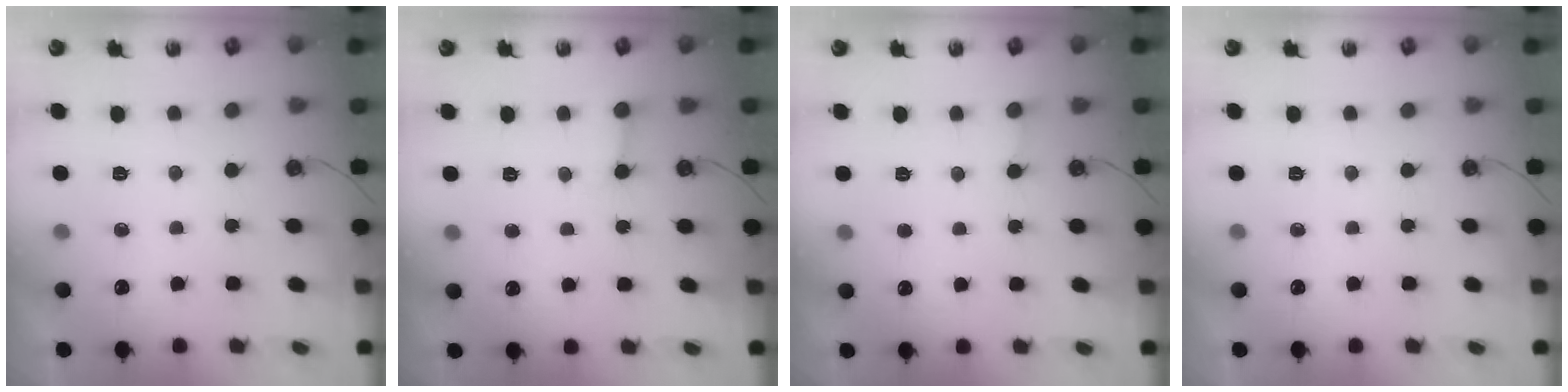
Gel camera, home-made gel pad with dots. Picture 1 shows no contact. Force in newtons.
{"total": 2.4, "press": 2.4, "slide": 0.2}
{"total": 2.0, "press": 2.0, "slide": 0.1}
{"total": 0.0}